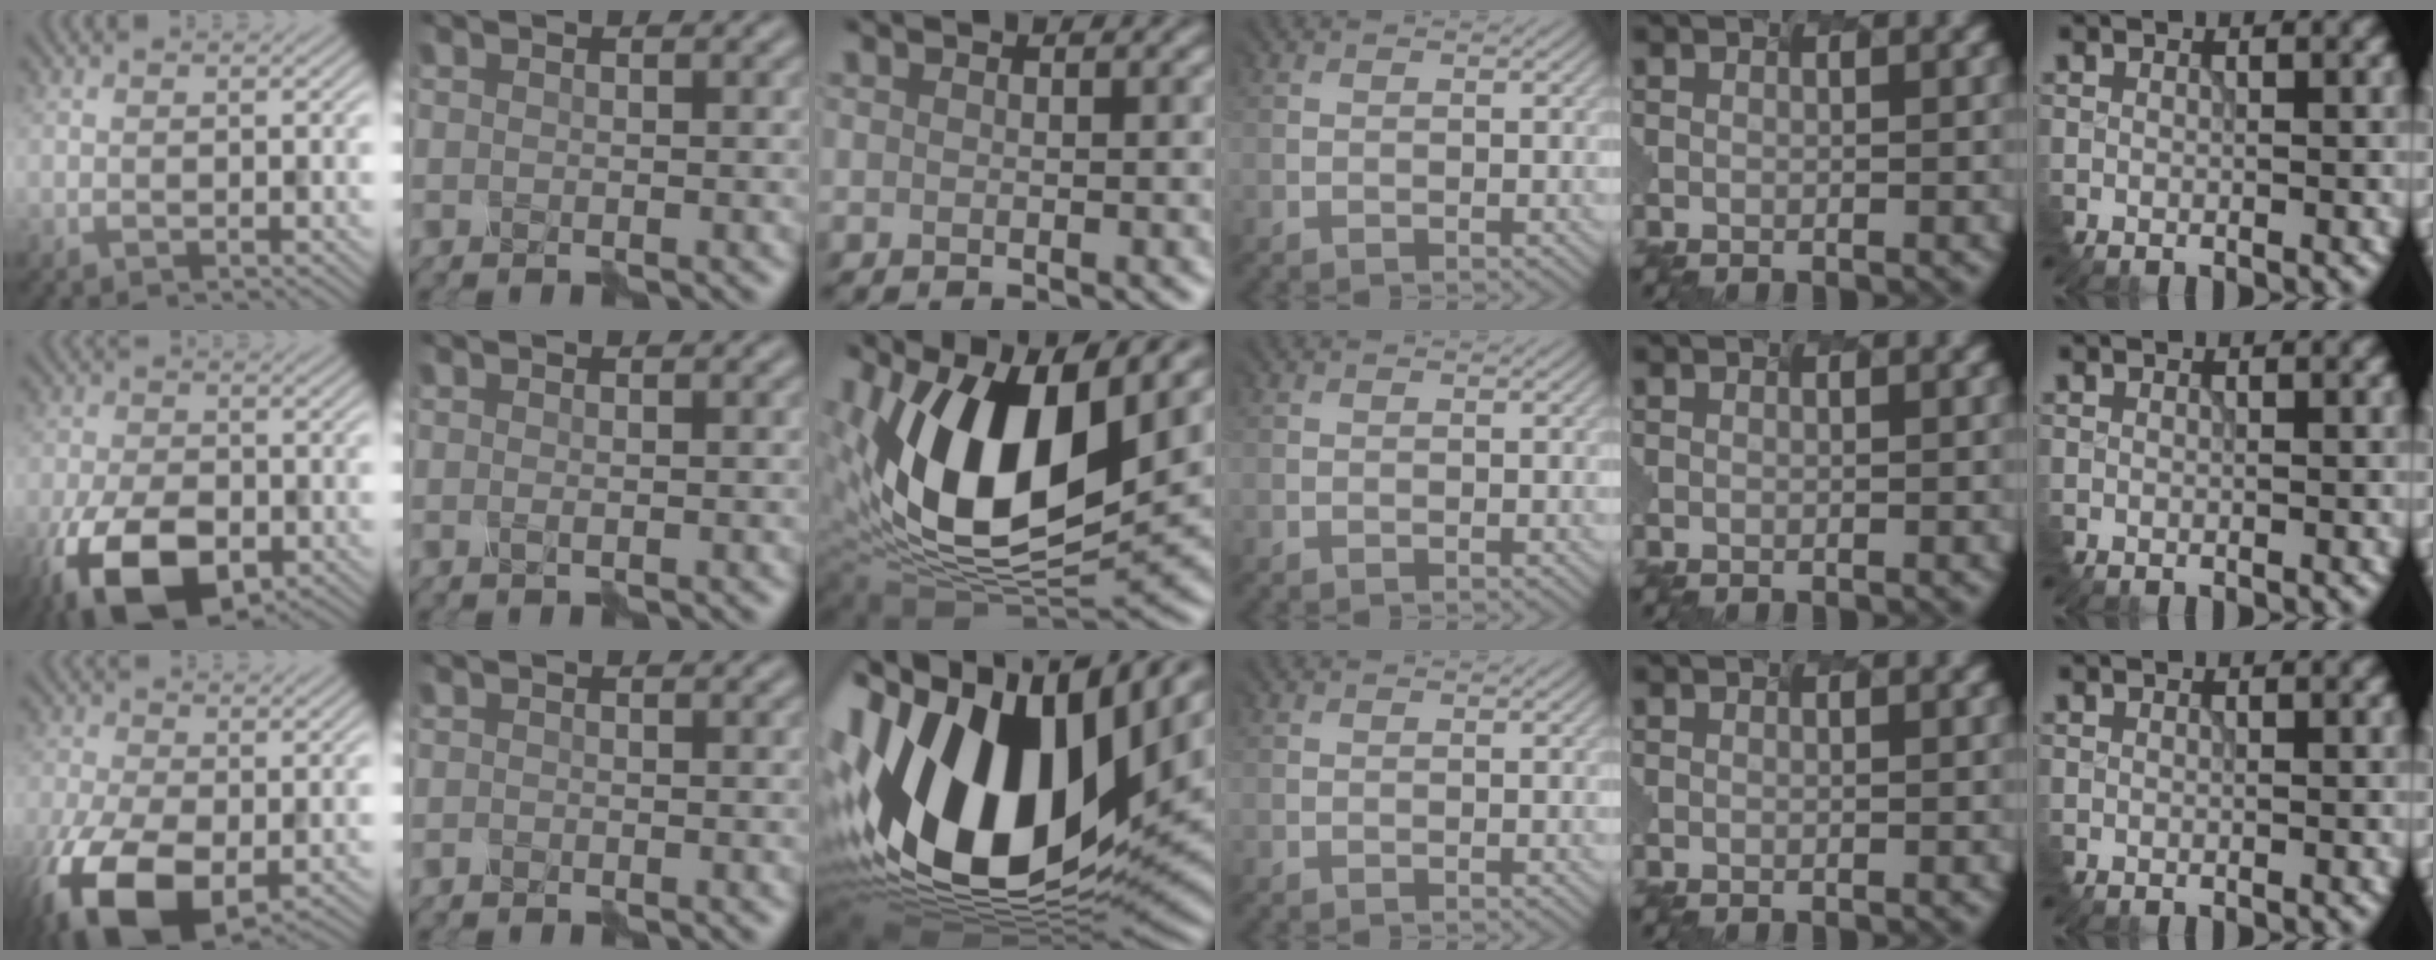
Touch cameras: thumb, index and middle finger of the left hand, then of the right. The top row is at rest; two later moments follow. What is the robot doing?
{"motion": "disassemble", "object": "velcro strap"}